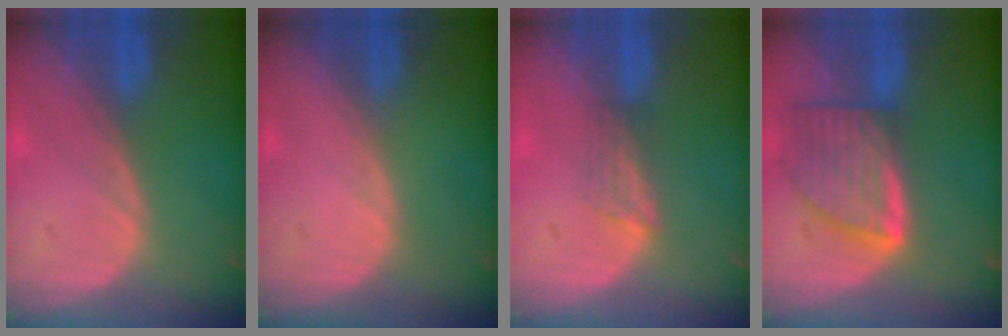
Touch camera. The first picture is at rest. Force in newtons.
{"total": 0.0}
{"total": 2.4, "press": 1.9, "slide": 1.5}
{"total": 8.0, "press": 7.2, "slide": 3.5}